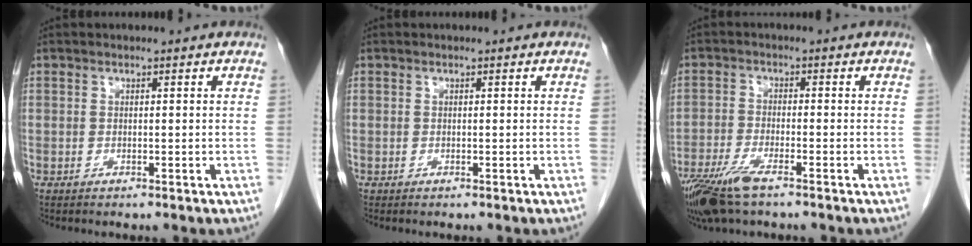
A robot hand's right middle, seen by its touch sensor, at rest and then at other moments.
{"total": 0.0}
{"total": 8.4, "force": [-5.8, 1.8, 5.7], "torque": [-0.116, -0.018, -0.106]}